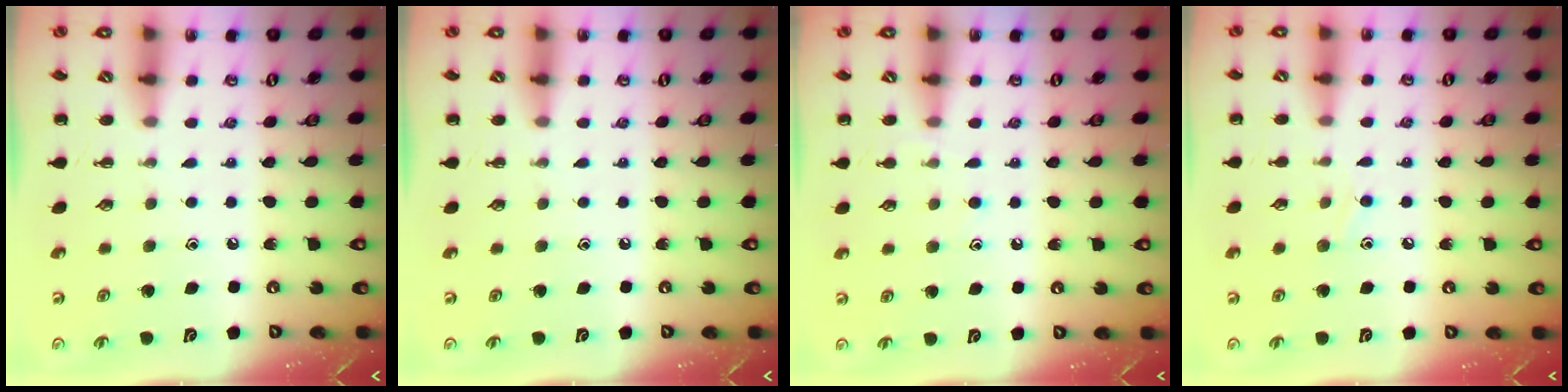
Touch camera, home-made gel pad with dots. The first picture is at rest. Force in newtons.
{"total": 0.0}
{"total": 5.6, "press": 5.2, "slide": 2.1}
{"total": 6.2, "press": 5.9, "slide": 2.2}